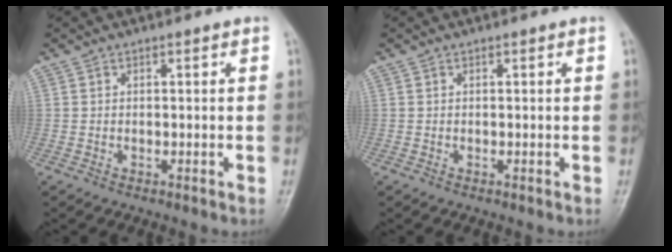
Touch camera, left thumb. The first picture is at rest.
{"total": 0.0}